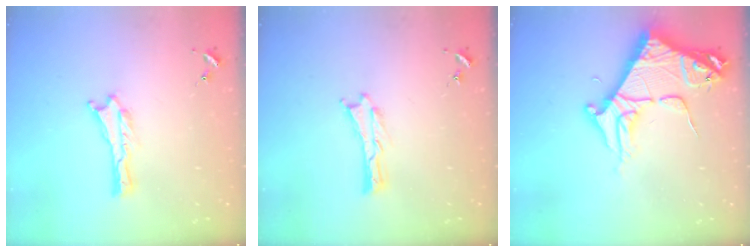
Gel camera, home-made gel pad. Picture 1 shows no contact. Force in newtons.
{"total": 0.0}
{"total": 8.8, "press": 8.7, "slide": 0.8}